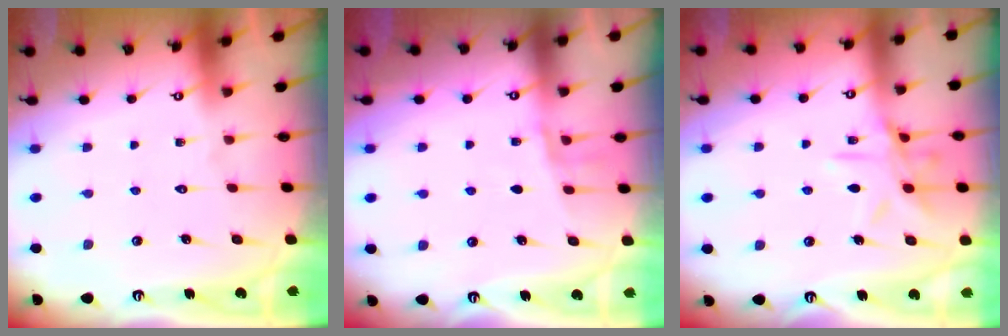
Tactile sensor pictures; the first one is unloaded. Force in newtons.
{"total": 4.4, "press": 4.3, "slide": 1.3}
{"total": 11.0, "press": 10.9, "slide": 0.9}